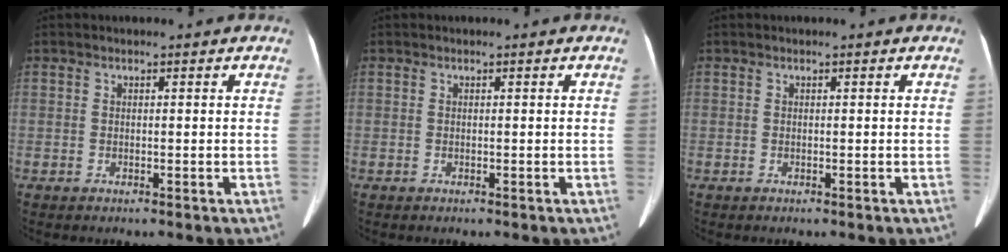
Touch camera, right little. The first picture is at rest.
{"total": 0.0}
{"total": 0.0}